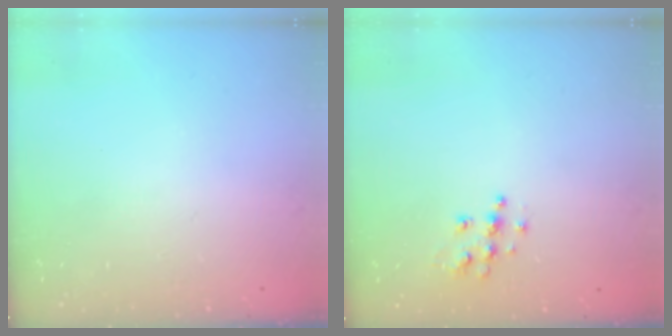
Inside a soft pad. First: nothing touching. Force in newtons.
{"total": 7.4, "press": 7.4, "slide": 0.2}